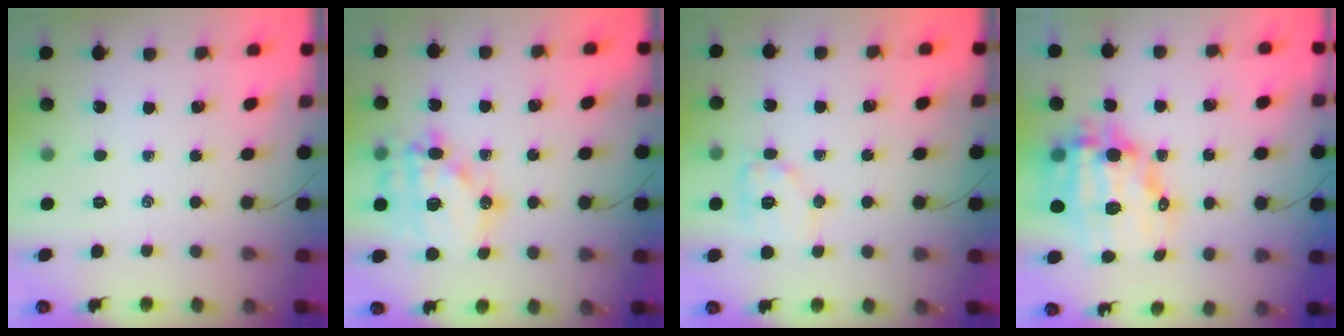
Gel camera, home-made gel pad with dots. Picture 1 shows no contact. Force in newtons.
{"total": 17.4, "press": 17.1, "slide": 3.2}
{"total": 9.7, "press": 9.7, "slide": 0.7}
{"total": 15.0, "press": 14.6, "slide": 3.5}